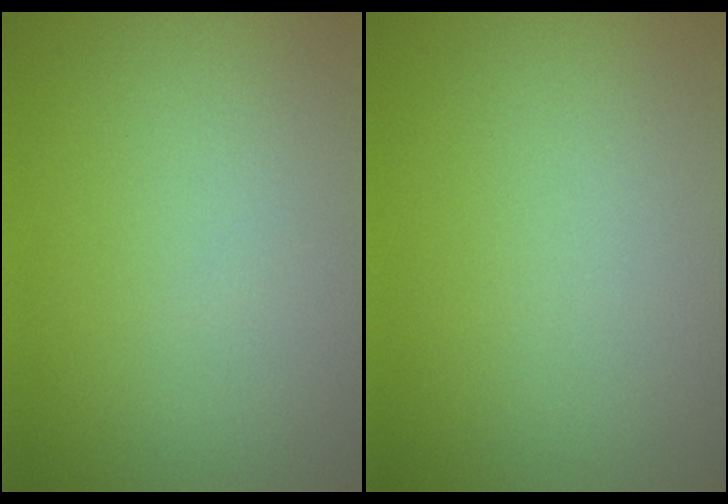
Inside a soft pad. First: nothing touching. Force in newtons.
{"total": 0.0}